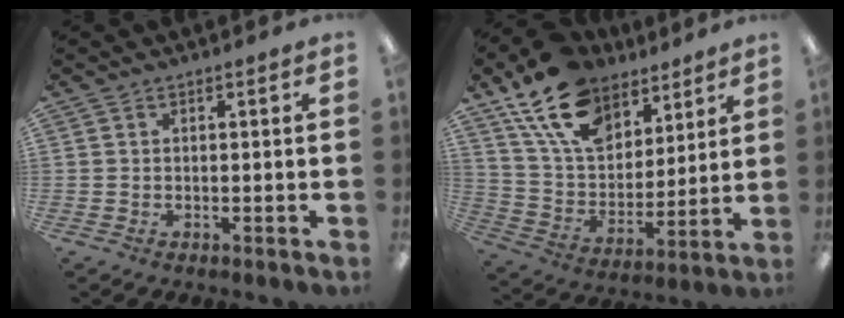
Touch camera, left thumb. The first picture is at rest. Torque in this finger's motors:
{"motor_torque": [0.78, 0.20, 1.37, -1.40, 0.40]}